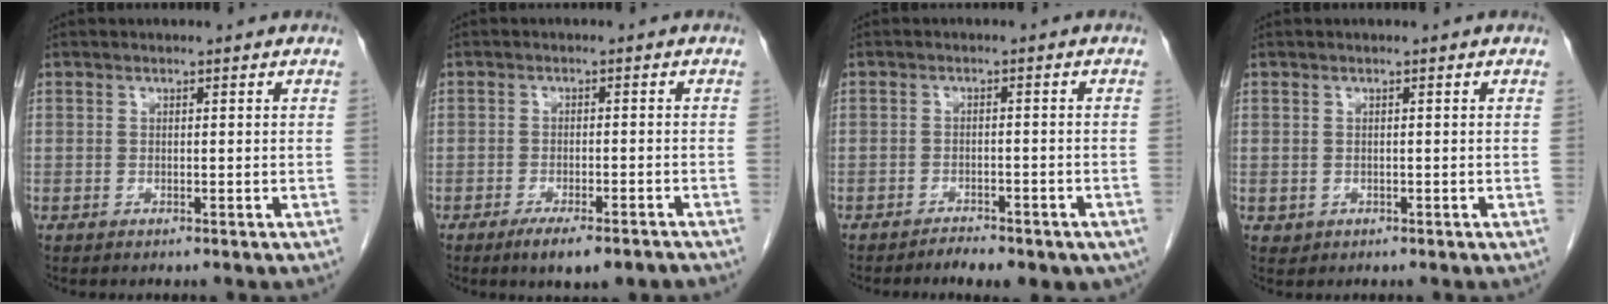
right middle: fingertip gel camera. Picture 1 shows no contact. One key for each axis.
{"total": 6.8, "fx": -5.1, "fy": 1.3, "fz": 4.3, "tx": -0.056, "ty": -0.009, "tz": -0.073}
{"total": 7.3, "fx": -5.6, "fy": 2.7, "fz": 3.8, "tx": -0.042, "ty": 0.008, "tz": -0.072}
{"total": 0.7, "fx": -0.1, "fy": 0.6, "fz": 0.2, "tx": -0.004, "ty": 0.001, "tz": 0.003}